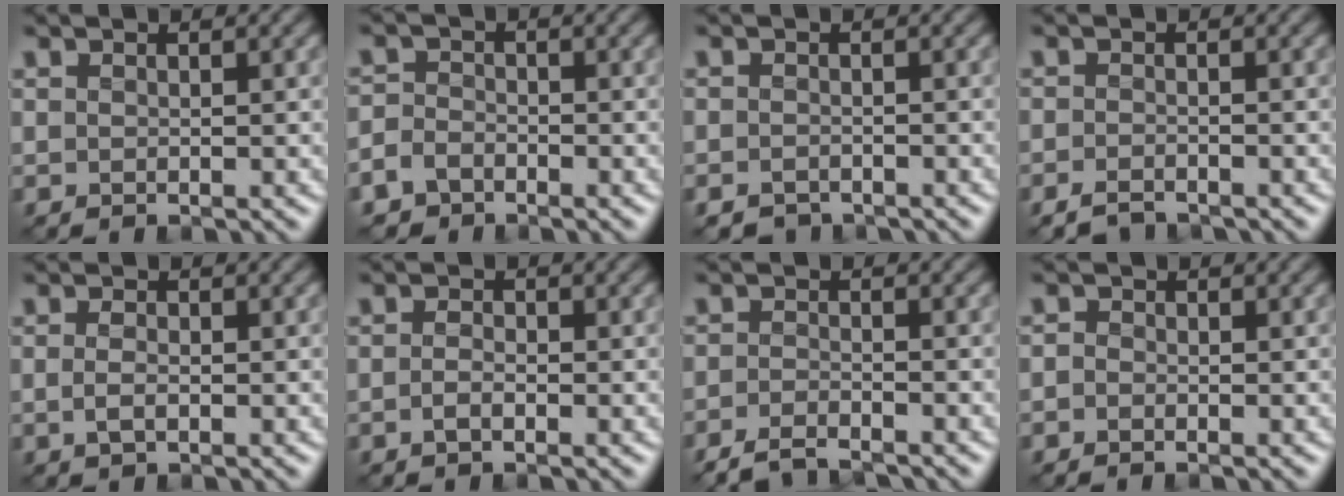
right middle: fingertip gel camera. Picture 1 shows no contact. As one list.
[{"total": 4.6, "force": [-3.2, 3.1, 1.0], "torque": [0.004, -0.009, -0.064]}, {"total": 2.0, "force": [-1.8, 0.8, 0.4], "torque": [-0.004, -0.004, -0.037]}, {"total": 2.1, "force": [-1.8, 0.7, 0.7], "torque": [-0.014, -0.003, -0.040]}, {"total": 1.6, "force": [-0.4, 0.9, 1.3], "torque": [-0.032, -0.002, -0.010]}, {"total": 1.4, "force": [-0.7, 0.7, 1.0], "torque": [-0.024, 0.000, -0.019]}, {"total": 2.7, "force": [-2.6, 0.4, 0.9], "torque": [-0.018, -0.004, -0.055]}, {"total": 0.9, "force": [-0.6, 0.6, 0.2], "torque": [-0.003, -0.003, -0.017]}]